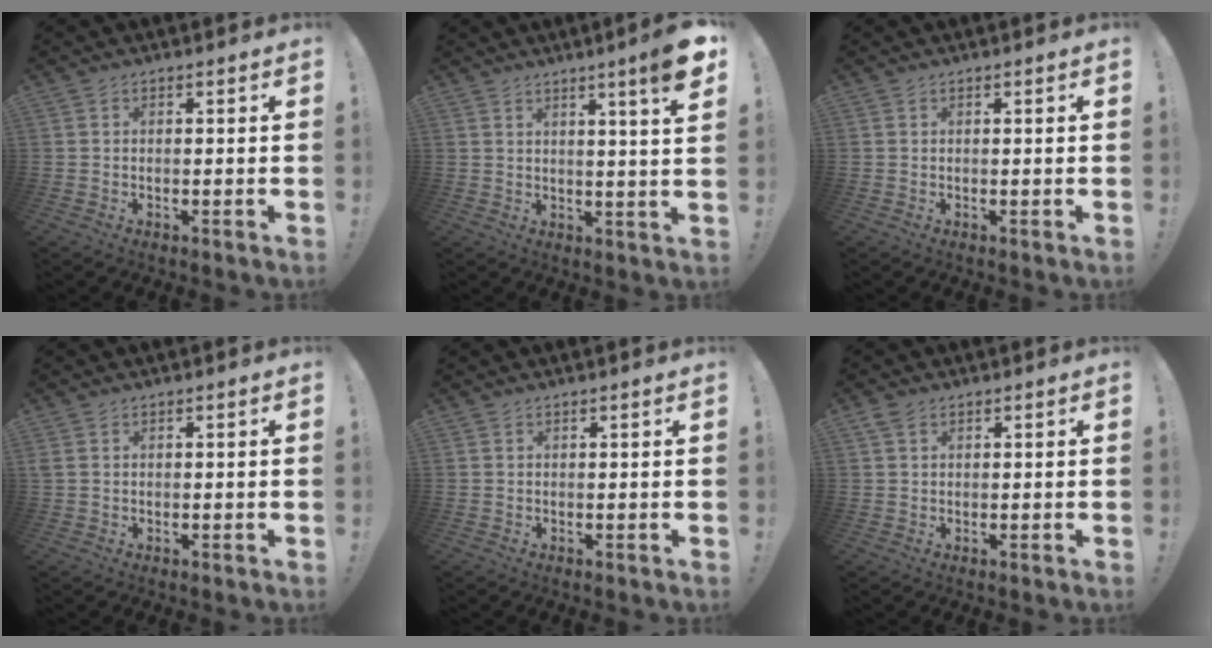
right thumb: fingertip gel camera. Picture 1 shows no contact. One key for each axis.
{"total": 8.2, "fx": 4.2, "fy": -0.6, "fz": 7.1, "tx": -0.094, "ty": -0.029, "tz": 0.060}
{"total": 0.6, "fx": 0.0, "fy": -0.2, "fz": 0.5, "tx": -0.008, "ty": -0.001, "tz": -0.001}
{"total": 1.0, "fx": 0.4, "fy": 0.6, "fz": 0.7, "tx": -0.022, "ty": 0.005, "tz": 0.009}
{"total": 0.6, "fx": 0.4, "fy": -0.3, "fz": 0.3, "tx": 0.000, "ty": -0.002, "tz": 0.006}
{"total": 2.4, "fx": 1.3, "fy": 1.5, "fz": 1.4, "tx": -0.020, "ty": 0.001, "tz": 0.023}